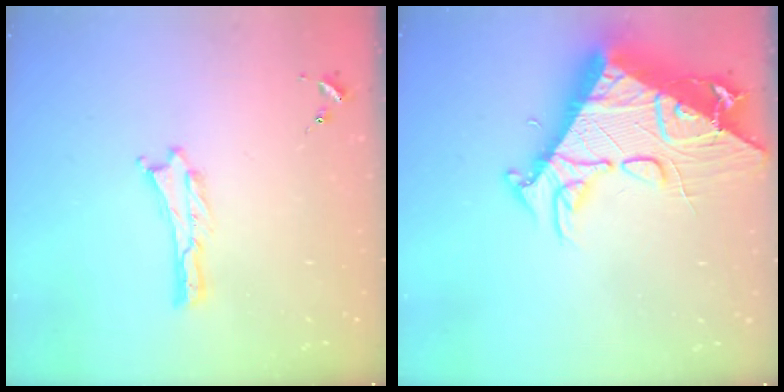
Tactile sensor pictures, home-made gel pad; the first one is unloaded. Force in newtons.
{"total": 15.2, "press": 15.0, "slide": 1.9}